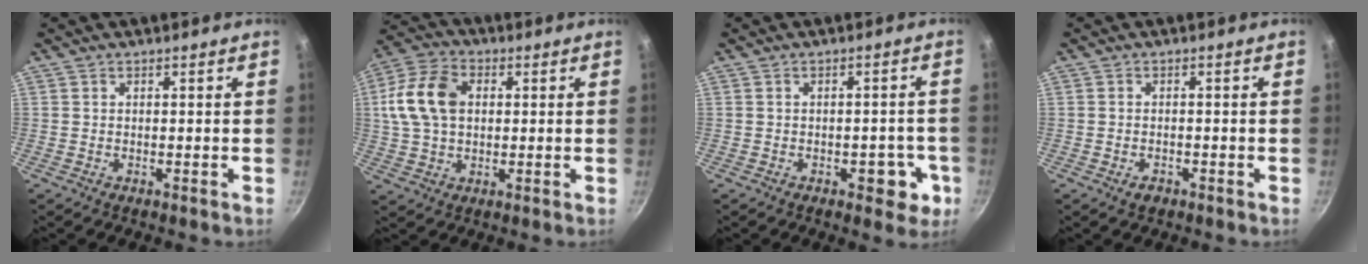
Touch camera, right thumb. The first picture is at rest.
{"total": 13.0, "force": [2.1, 9.1, 9.1], "torque": [-0.159, 0.017, 0.028]}
{"total": 5.8, "force": [-2.1, 3.3, 4.3], "torque": [-0.023, 0.016, -0.021]}
{"total": 1.6, "force": [-1.0, 0.9, 0.8], "torque": [-0.014, 0.006, -0.016]}